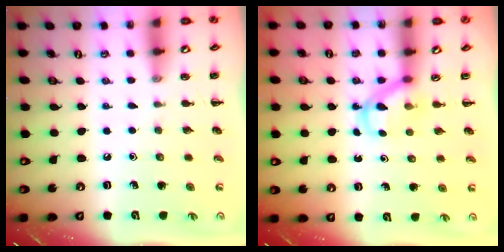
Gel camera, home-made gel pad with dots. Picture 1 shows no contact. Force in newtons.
{"total": 4.0, "press": 3.9, "slide": 0.8}